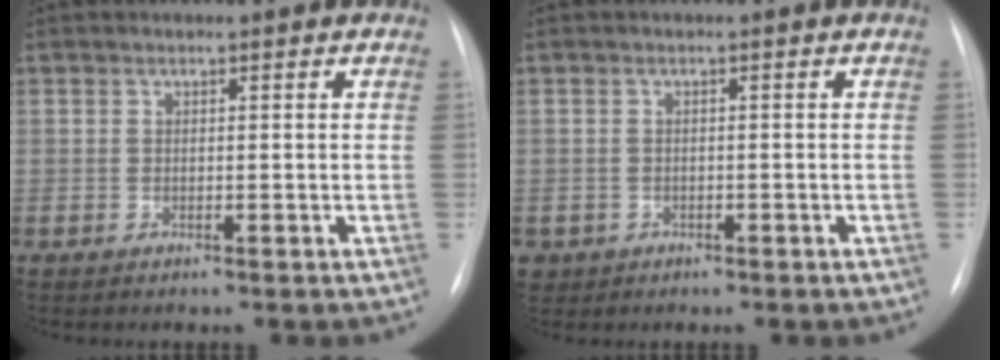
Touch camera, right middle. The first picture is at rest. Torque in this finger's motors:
{"motor_torque": [0.85, -0.98, 0.45, 0.06]}